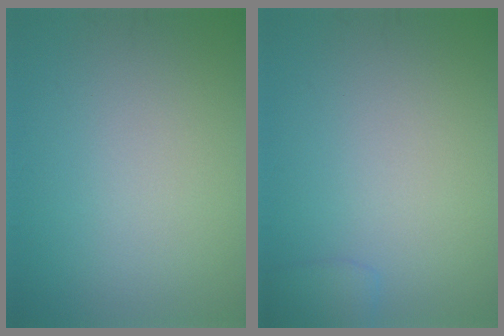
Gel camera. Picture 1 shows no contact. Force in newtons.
{"total": 1.5, "press": 1.5, "slide": 0.1}